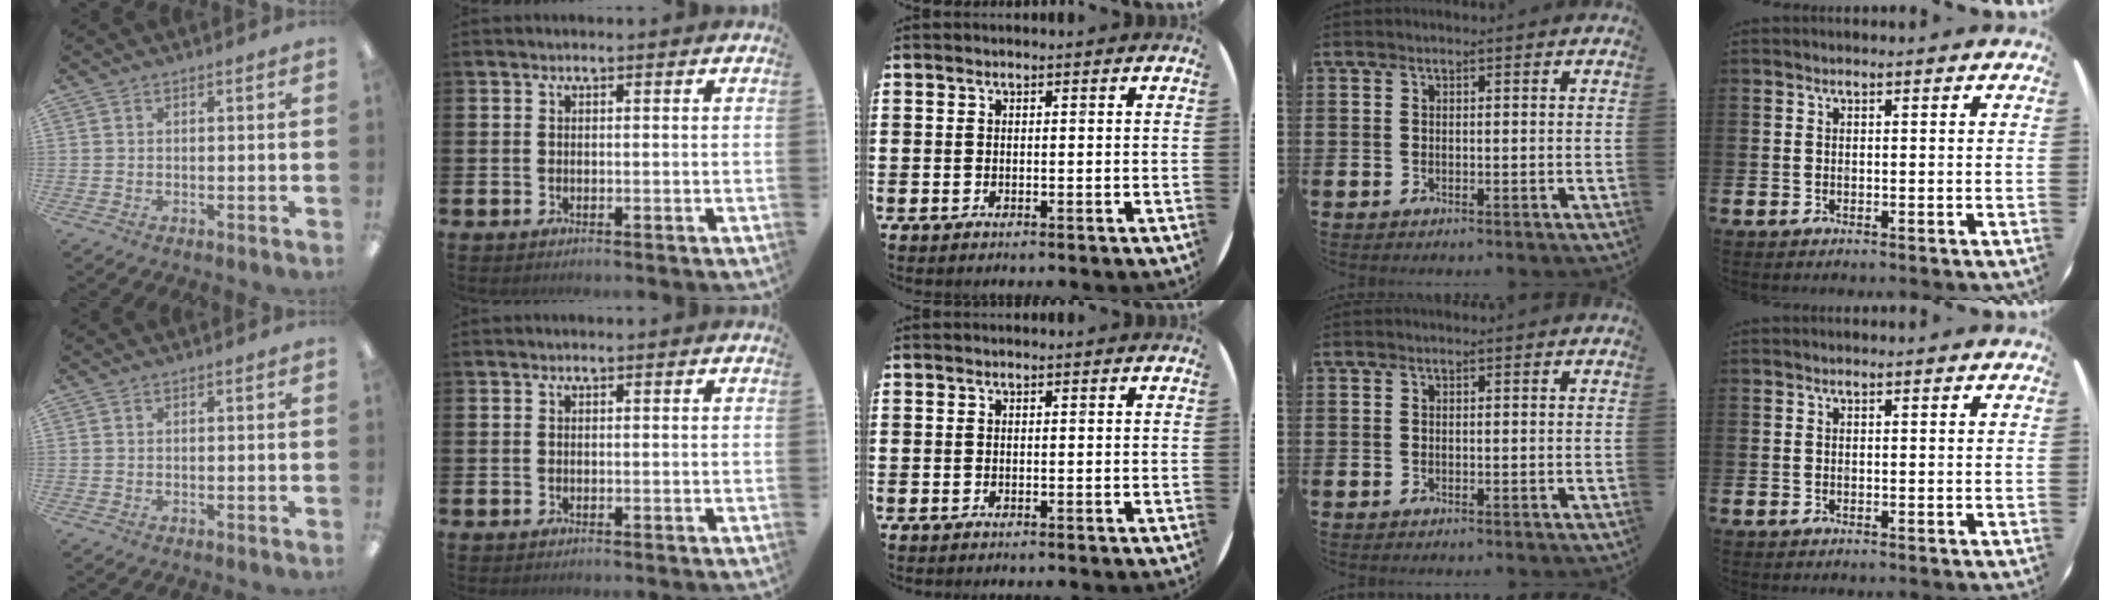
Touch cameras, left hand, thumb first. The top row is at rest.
{}